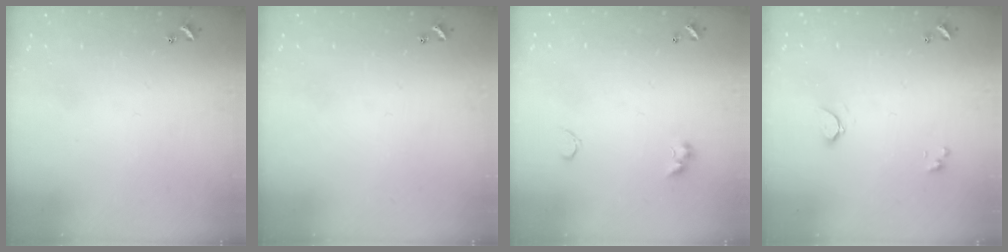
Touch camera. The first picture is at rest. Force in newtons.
{"total": 0.0}
{"total": 3.8, "press": 3.8, "slide": 0.5}
{"total": 0.6, "press": 0.6, "slide": 0.2}